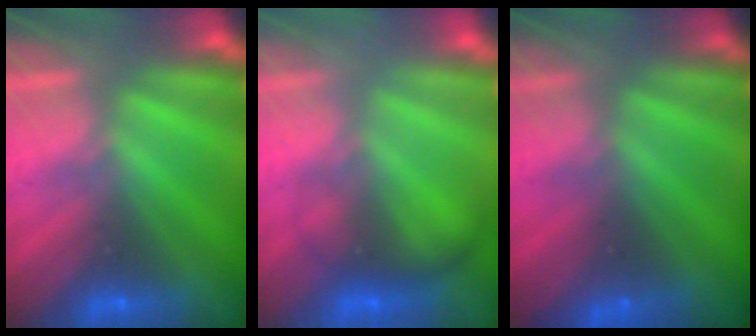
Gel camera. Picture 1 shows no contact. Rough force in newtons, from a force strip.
{"total": 2.1}
{"total": 1.4}